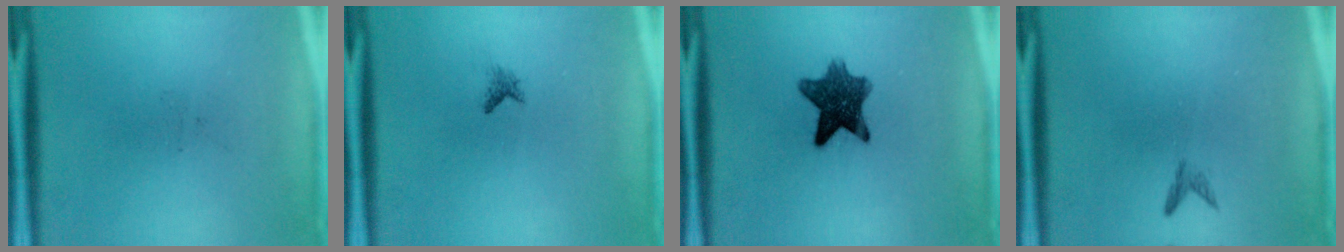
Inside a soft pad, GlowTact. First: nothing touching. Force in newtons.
{"total": 0.8}
{"total": 8.9}
{"total": 0.8}